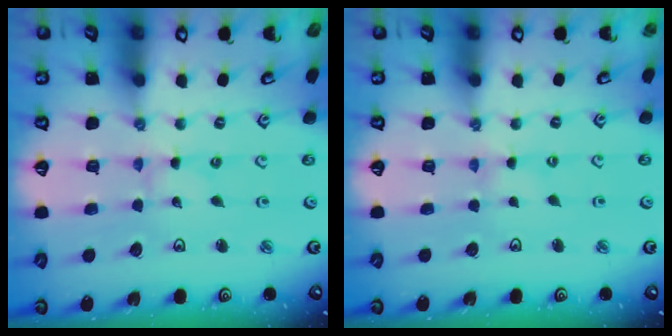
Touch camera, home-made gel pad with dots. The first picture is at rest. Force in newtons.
{"total": 0.0}